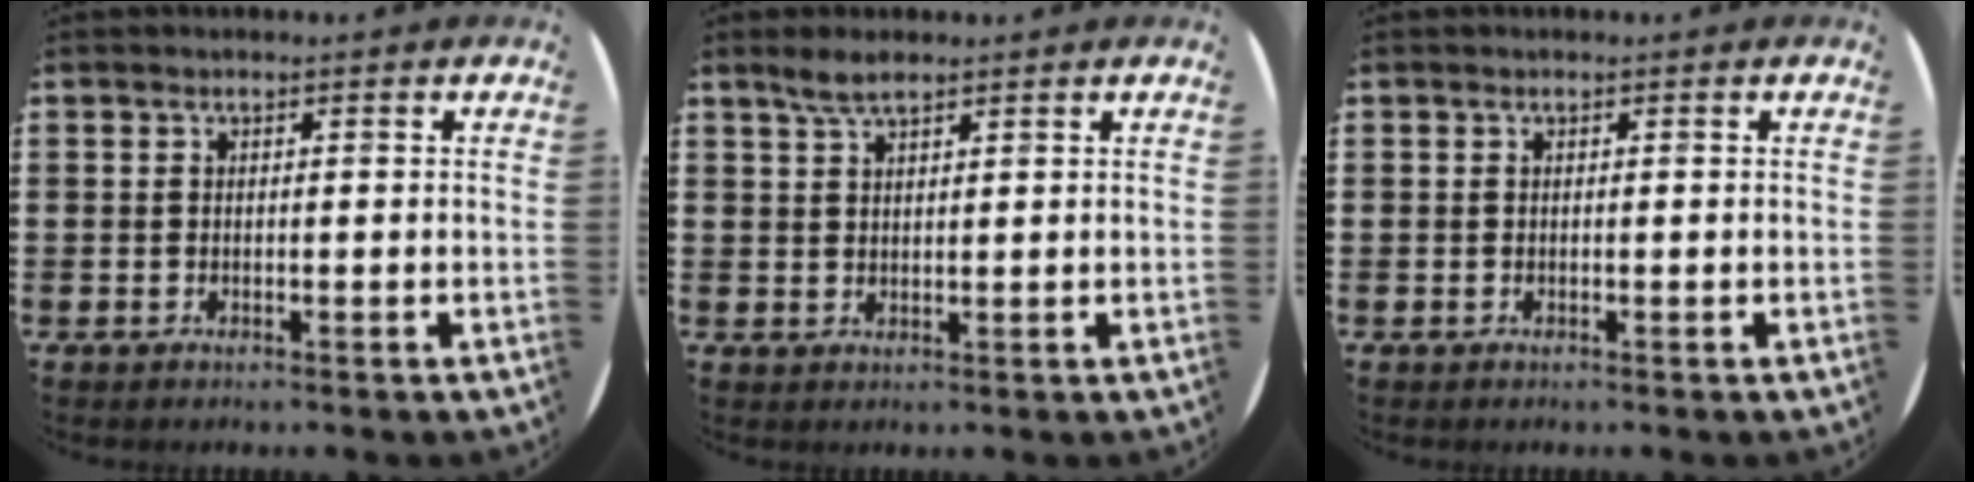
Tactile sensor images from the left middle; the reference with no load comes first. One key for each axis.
{"total": 2.8, "fx": 2.2, "fy": 0.6, "fz": 1.7, "tx": -0.037, "ty": 0.004, "tz": 0.040}
{"total": 0.0}